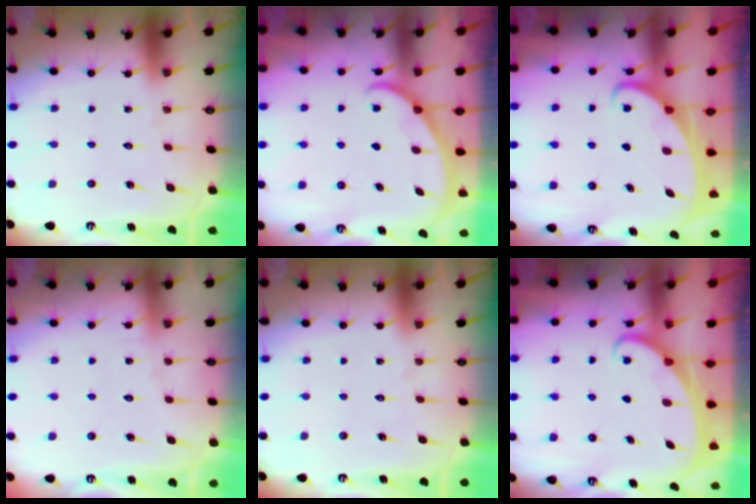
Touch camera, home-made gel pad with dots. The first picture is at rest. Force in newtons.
{"total": 1.2, "press": 1.2, "slide": 0.2}
{"total": 2.3, "press": 2.3, "slide": 0.3}
{"total": 3.0, "press": 2.9, "slide": 0.3}
{"total": 0.0}
{"total": 2.4, "press": 2.3, "slide": 0.3}